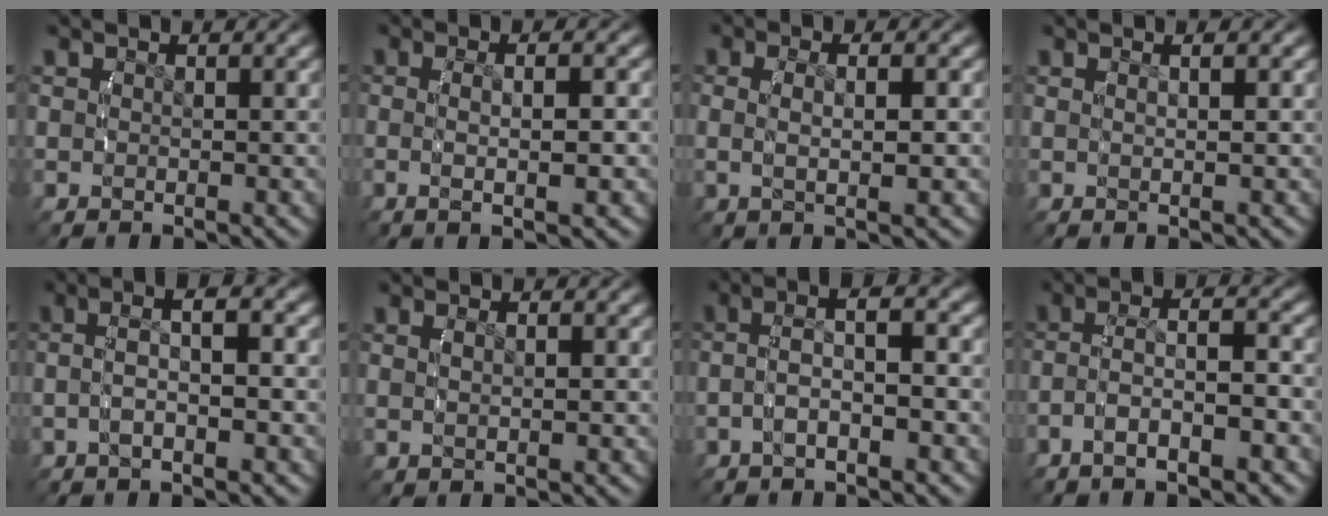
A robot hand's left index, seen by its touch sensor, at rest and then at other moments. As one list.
[{"total": 3.2, "force": [-0.4, 0.2, 3.2], "torque": [-0.062, 0.000, -0.004]}, {"total": 3.4, "force": [0.3, 0.8, 3.3], "torque": [-0.064, 0.000, 0.009]}, {"total": 1.4, "force": [0.3, -0.6, 1.2], "torque": [-0.020, 0.004, 0.009]}, {"total": 3.7, "force": [-0.1, 0.9, 3.5], "torque": [-0.064, 0.015, -0.005]}, {"total": 1.4, "force": [0.3, 0.2, 1.3], "torque": [-0.023, 0.002, 0.006]}, {"total": 3.8, "force": [-0.6, 1.2, 3.5], "torque": [-0.069, 0.010, -0.013]}, {"total": 4.3, "force": [-2.0, 1.5, 3.5], "torque": [-0.071, -0.003, -0.030]}]